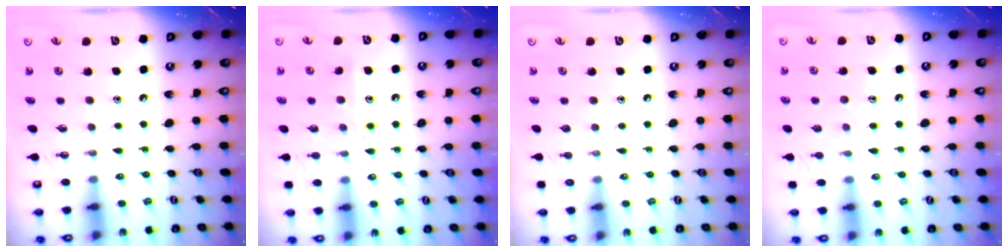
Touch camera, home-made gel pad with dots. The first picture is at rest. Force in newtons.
{"total": 10.8, "press": 10.8, "slide": 0.9}
{"total": 0.0}
{"total": 8.7, "press": 8.7, "slide": 0.8}